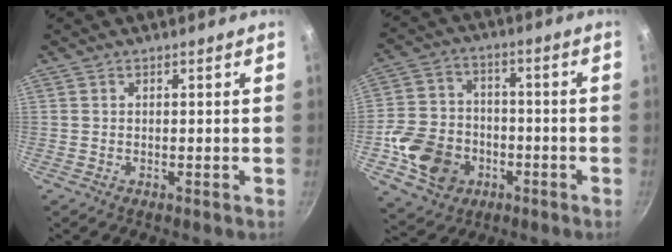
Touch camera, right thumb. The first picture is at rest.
{"total": 14.1, "force": [-4.5, 11.4, 6.9], "torque": [-0.103, 0.035, -0.073]}